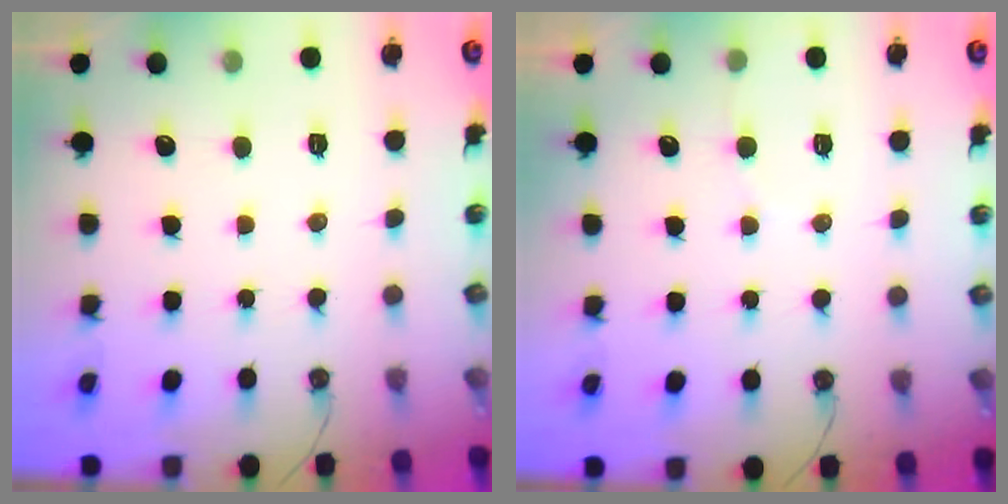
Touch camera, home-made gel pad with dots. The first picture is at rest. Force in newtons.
{"total": 4.1, "press": 4.1, "slide": 0.4}